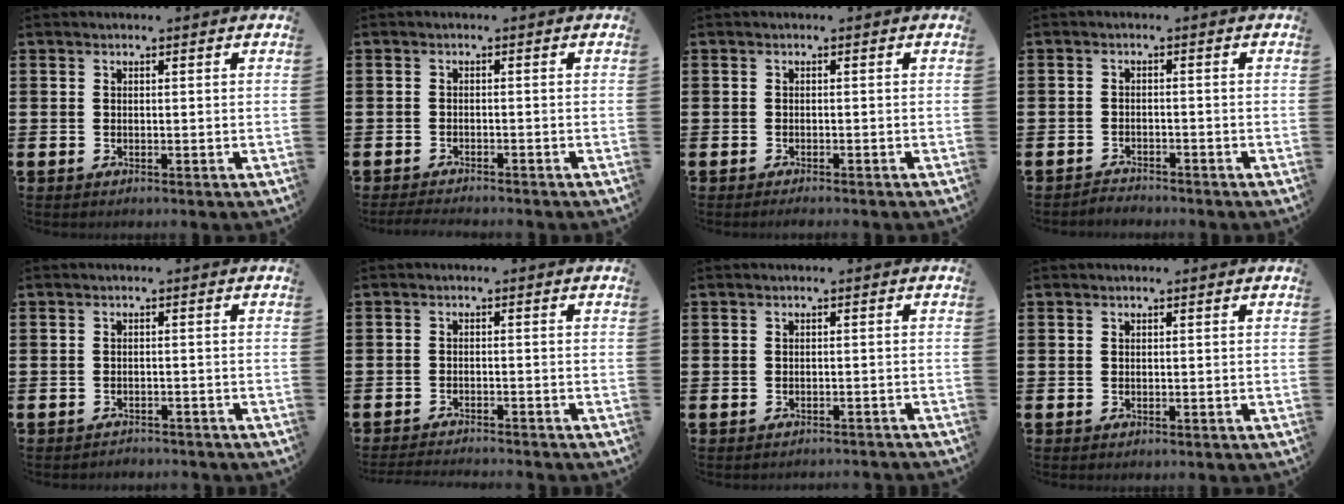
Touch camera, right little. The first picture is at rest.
{"total": 1.3, "force": [-1.3, 0.0, 0.2], "torque": [-0.005, 0.002, -0.026]}
{"total": 0.6, "force": [-0.5, 0.0, 0.2], "torque": [-0.004, -0.004, -0.010]}
{"total": 1.6, "force": [-1.6, 0.1, -0.2], "torque": [-0.001, 0.005, -0.035]}
{"total": 1.2, "force": [-1.2, 0.1, -0.1], "torque": [-0.003, 0.002, -0.026]}
{"total": 1.6, "force": [-1.6, -0.2, 0.1], "torque": [-0.003, 0.003, -0.032]}
{"total": 0.8, "force": [-0.8, -0.1, 0.0], "torque": [-0.001, 0.001, -0.017]}
{"total": 0.0}